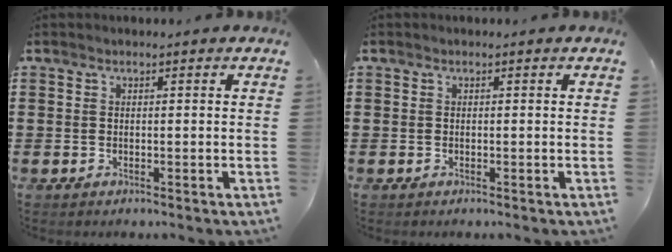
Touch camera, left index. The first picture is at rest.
{"total": 0.0}